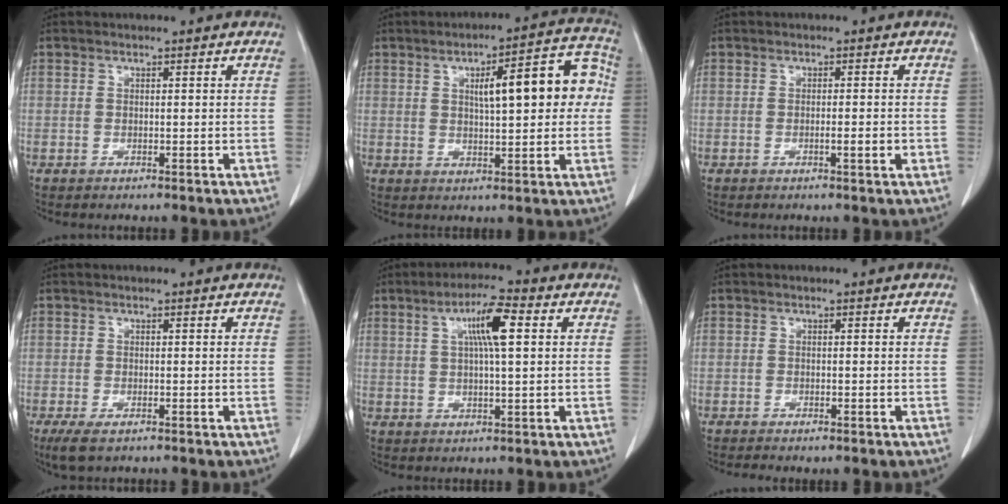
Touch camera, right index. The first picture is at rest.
{"total": 12.2, "force": [2.1, 3.1, 11.6], "torque": [-0.151, 0.037, 0.028]}
{"total": 1.9, "force": [-0.6, 0.1, 1.8], "torque": [-0.030, -0.002, -0.008]}
{"total": 3.1, "force": [-1.9, 1.0, 2.2], "torque": [-0.046, -0.009, -0.029]}
{"total": 7.3, "force": [2.2, 0.6, 6.9], "torque": [-0.124, 0.010, 0.036]}
{"total": 2.1, "force": [-1.7, 0.6, 1.2], "torque": [-0.017, -0.005, -0.019]}